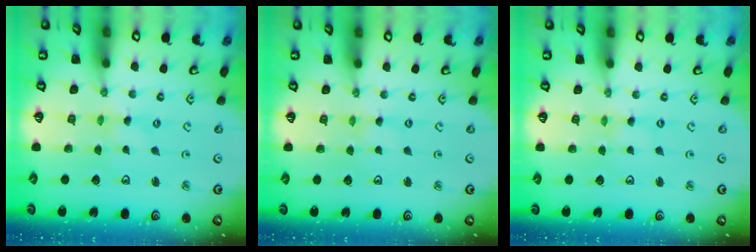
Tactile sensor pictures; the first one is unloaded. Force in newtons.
{"total": 0.5, "press": 0.5, "slide": 0.1}
{"total": 0.0}